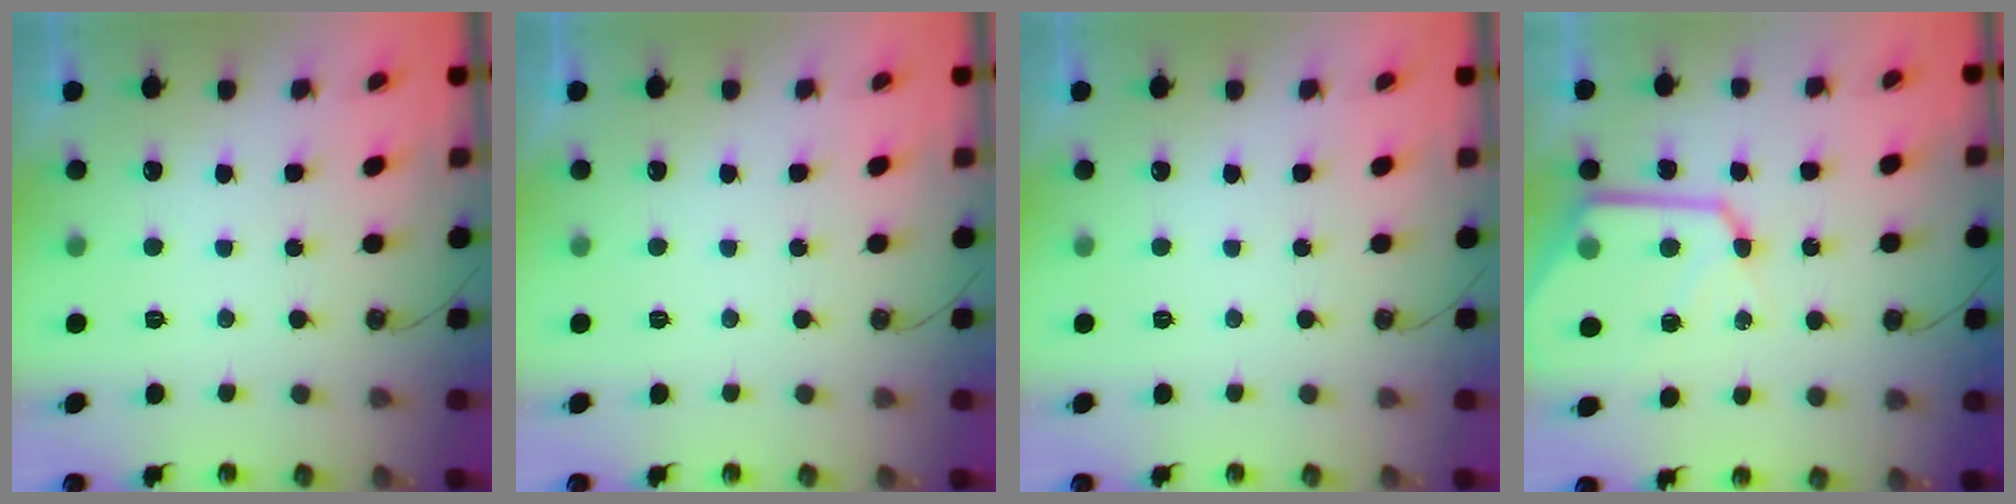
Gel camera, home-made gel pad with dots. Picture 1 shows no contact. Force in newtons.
{"total": 0.0}
{"total": 0.0}
{"total": 13.9, "press": 13.9, "slide": 1.4}